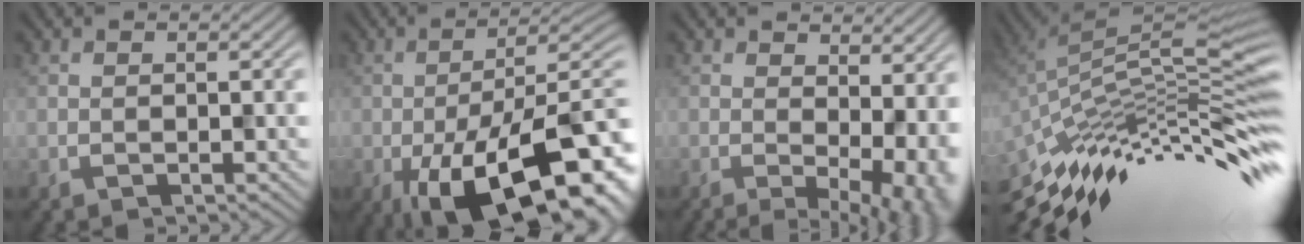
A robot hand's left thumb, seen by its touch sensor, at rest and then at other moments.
{"total": 16.9, "force": [-6.9, 6.6, 13.9], "torque": [-0.186, -0.013, -0.102]}
{"total": 7.6, "force": [0.7, 3.6, 6.6], "torque": [-0.068, 0.000, 0.039]}
{"total": 12.2, "force": [-7.6, 2.3, 9.2], "torque": [-0.184, 0.017, -0.131]}